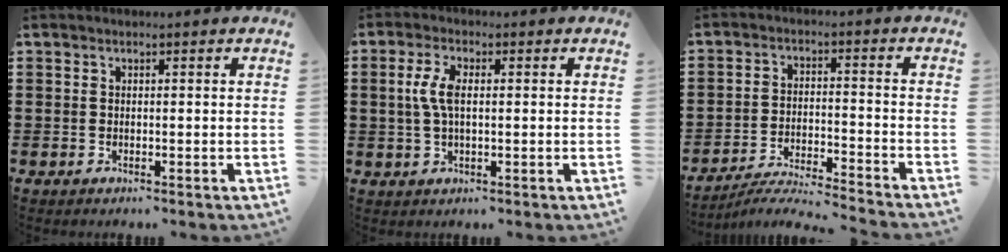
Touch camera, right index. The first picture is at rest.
{"total": 4.9, "force": [0.4, 2.0, 4.4], "torque": [-0.109, 0.000, -0.002]}
{"total": 5.2, "force": [-5.1, -0.3, 1.4], "torque": [-0.032, -0.010, -0.103]}